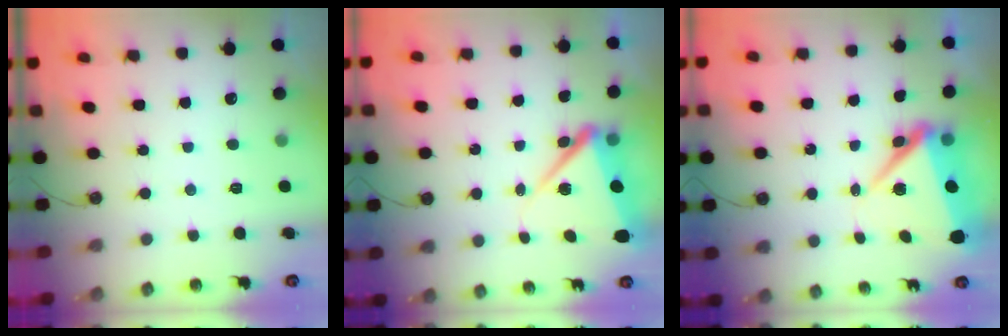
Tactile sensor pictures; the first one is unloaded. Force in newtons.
{"total": 9.5, "press": 9.3, "slide": 1.6}
{"total": 10.3, "press": 10.2, "slide": 1.2}